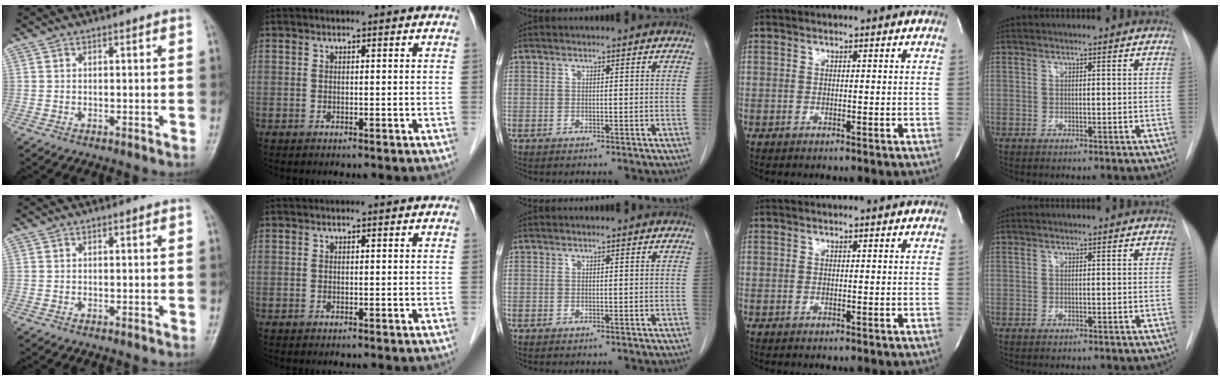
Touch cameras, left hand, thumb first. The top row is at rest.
{}